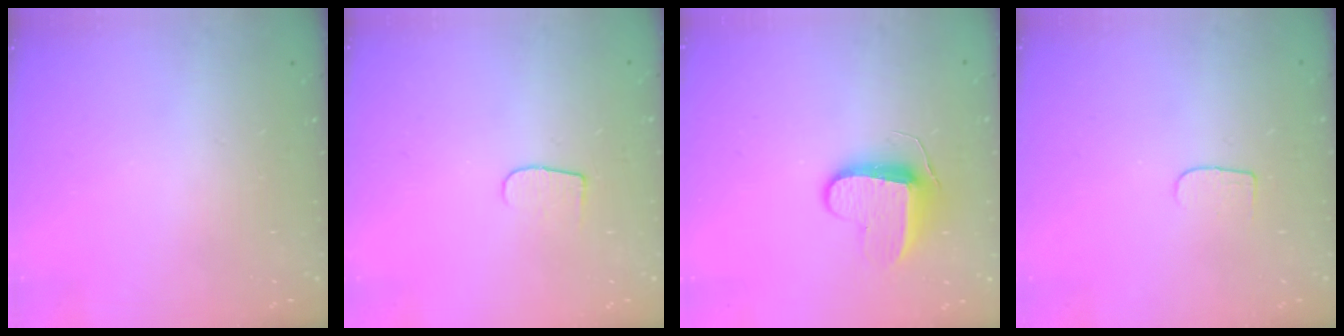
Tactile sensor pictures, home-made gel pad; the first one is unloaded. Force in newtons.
{"total": 5.2, "press": 5.1, "slide": 0.6}
{"total": 9.0, "press": 9.0, "slide": 0.4}
{"total": 4.8, "press": 4.8, "slide": 0.5}